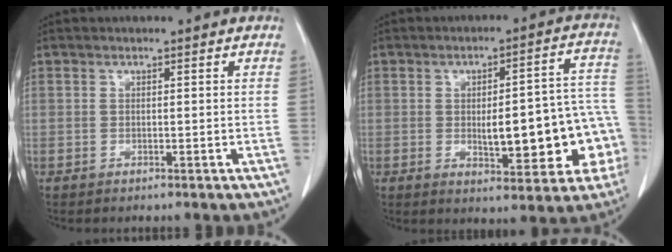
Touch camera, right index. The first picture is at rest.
{"total": 15.7, "force": [-2.8, 4.8, 14.7], "torque": [-0.150, 0.037, -0.021]}